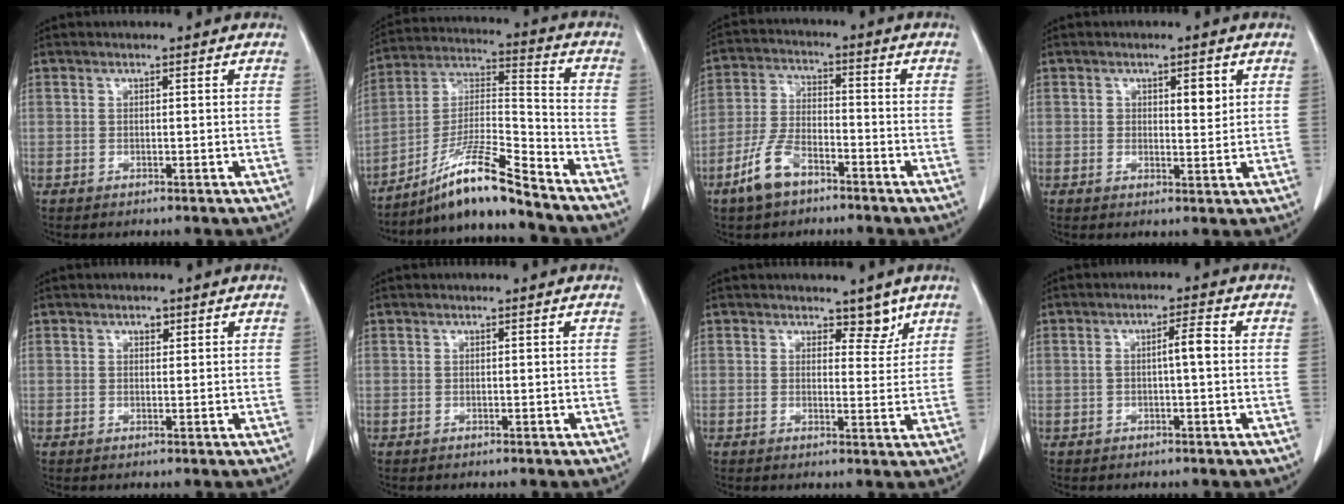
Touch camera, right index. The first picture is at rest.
{"total": 12.5, "force": [-10.2, -0.7, 7.2], "torque": [-0.139, 0.002, -0.186]}
{"total": 7.9, "force": [-5.1, 3.5, 4.9], "torque": [-0.117, 0.001, -0.099]}
{"total": 3.3, "force": [1.2, 1.4, 2.7], "torque": [-0.038, -0.001, 0.018]}
{"total": 1.0, "force": [0.6, 0.6, 0.5], "torque": [-0.007, -0.003, 0.008]}
{"total": 0.0}
{"total": 3.3, "force": [2.4, 1.7, 1.4], "torque": [-0.007, -0.005, 0.035]}
{"total": 3.3, "force": [0.0, 0.4, 3.3], "torque": [-0.058, 0.009, -0.001]}